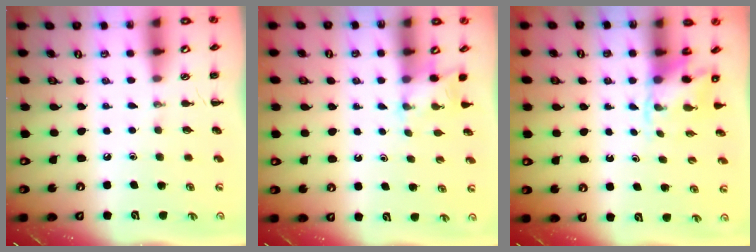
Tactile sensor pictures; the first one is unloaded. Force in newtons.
{"total": 2.6, "press": 2.5, "slide": 0.9}
{"total": 3.2, "press": 3.1, "slide": 0.6}